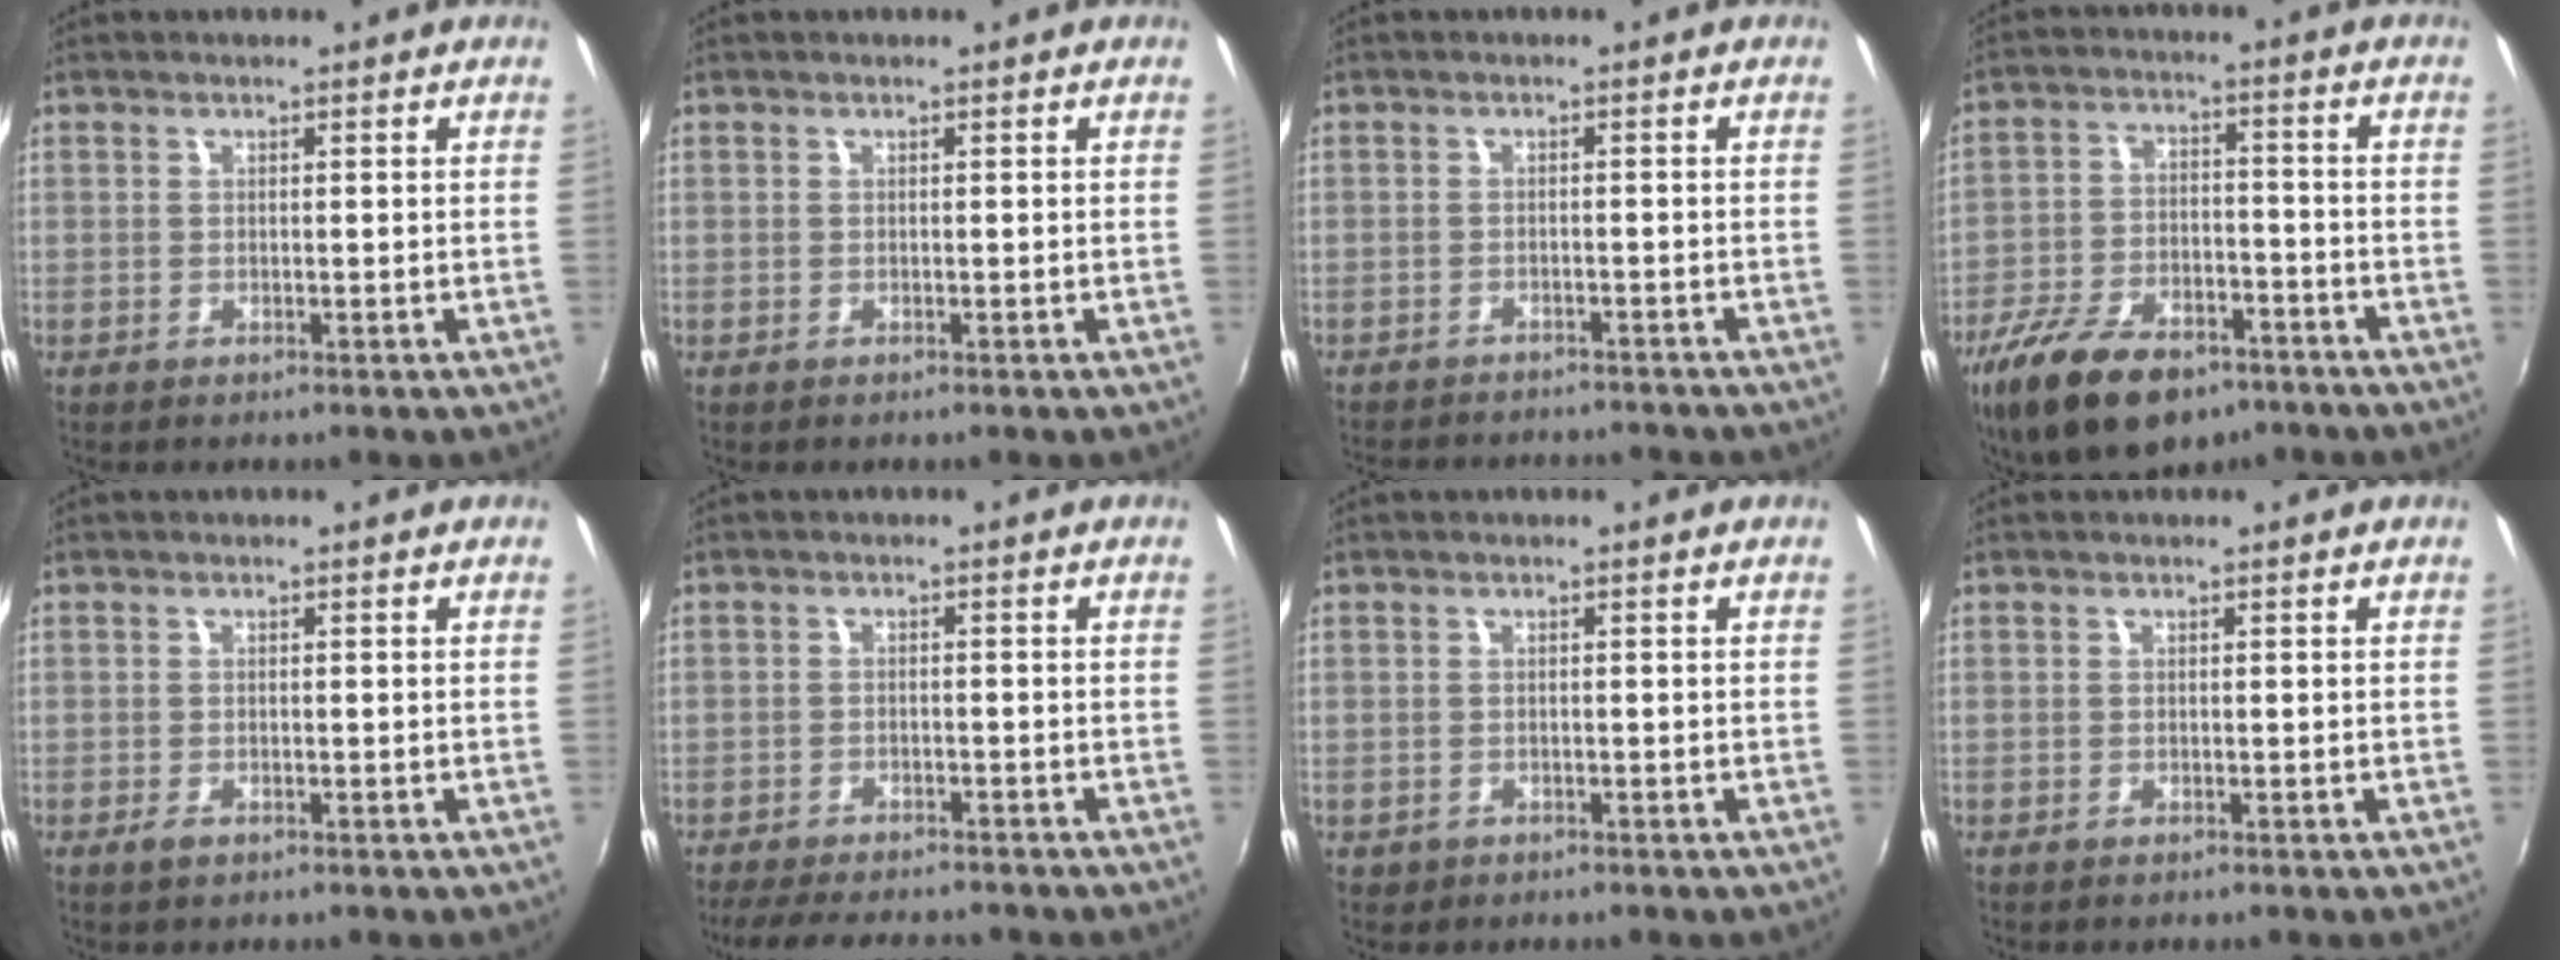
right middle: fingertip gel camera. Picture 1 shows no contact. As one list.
[{"total": 0.0}, {"total": 10.5, "force": [-9.5, 2.8, 3.5], "torque": [-0.083, -0.017, -0.133]}, {"total": 18.0, "force": [-12.1, 8.7, 10.2], "torque": [-0.218, -0.023, -0.200]}, {"total": 1.3, "force": [-0.9, 0.6, 0.8], "torque": [-0.016, -0.004, -0.017]}, {"total": 9.2, "force": [-8.1, 2.6, 3.5], "torque": [-0.091, -0.012, -0.125]}, {"total": 1.4, "force": [-0.7, 1.1, 0.3], "torque": [-0.011, -0.004, -0.008]}, {"total": 0.0}]